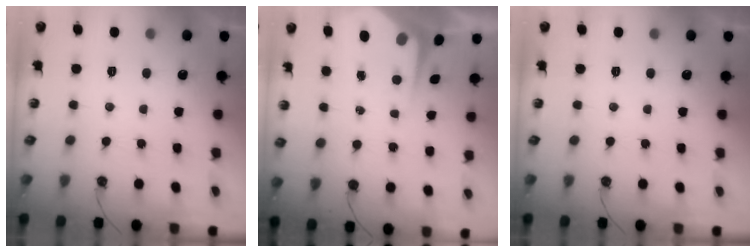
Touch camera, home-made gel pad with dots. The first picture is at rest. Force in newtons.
{"total": 5.0, "press": 5.0, "slide": 0.6}
{"total": 0.0}